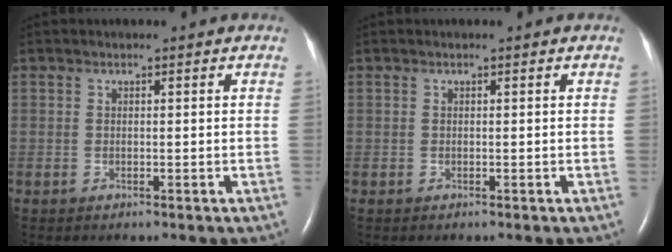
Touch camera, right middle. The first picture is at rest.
{"total": 0.0}